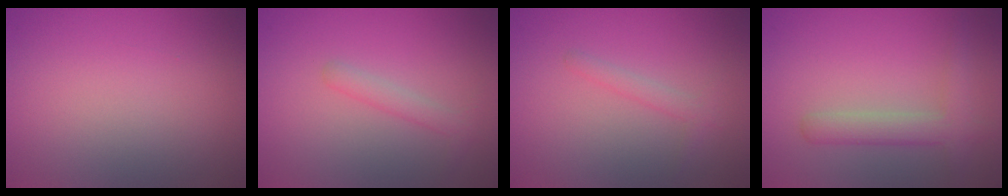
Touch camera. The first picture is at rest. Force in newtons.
{"total": 1.6, "press": 1.6, "slide": 0.0}
{"total": 1.3, "press": 1.3, "slide": 0.0}
{"total": 3.0, "press": 3.0, "slide": 0.2}